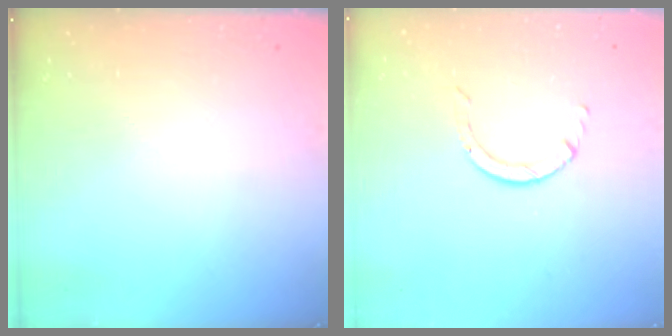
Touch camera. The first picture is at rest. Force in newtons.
{"total": 1.7, "press": 1.7, "slide": 0.1}